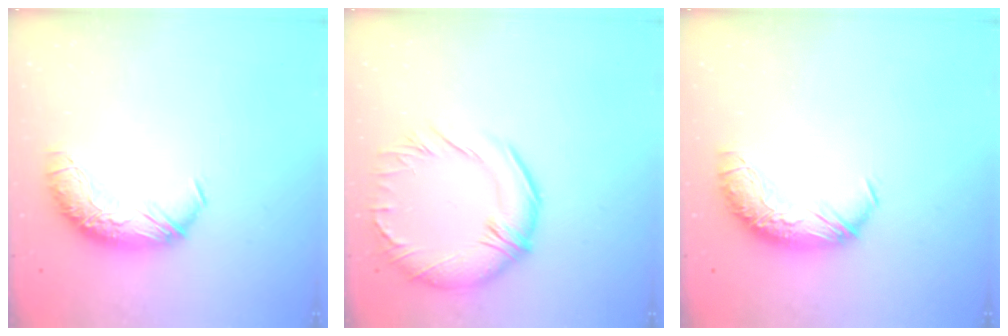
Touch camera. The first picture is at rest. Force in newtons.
{"total": 7.3, "press": 6.5, "slide": 3.4}
{"total": 0.0}